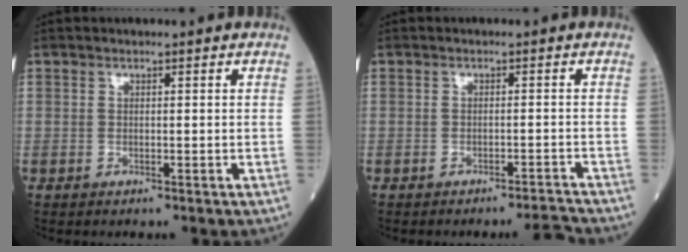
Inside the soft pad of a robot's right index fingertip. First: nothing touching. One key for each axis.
{"total": 2.6, "fx": -2.5, "fy": -0.6, "fz": 0.4, "tx": 0.002, "ty": -0.008, "tz": -0.038}